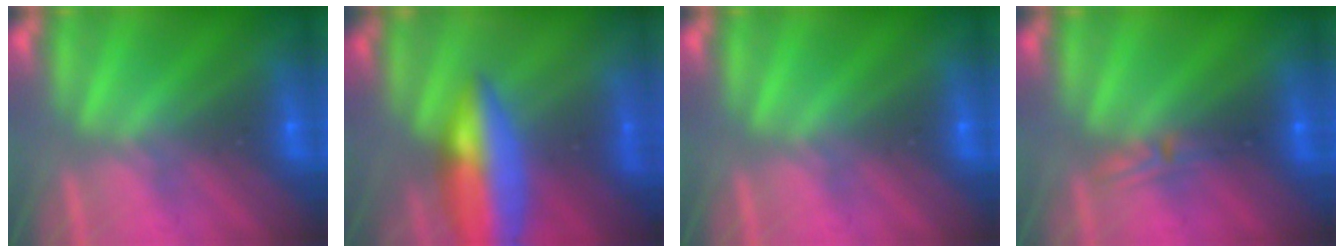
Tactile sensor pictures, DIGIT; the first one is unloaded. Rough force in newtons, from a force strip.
{"total": 5.5}
{"total": 0.0}
{"total": 2.3}